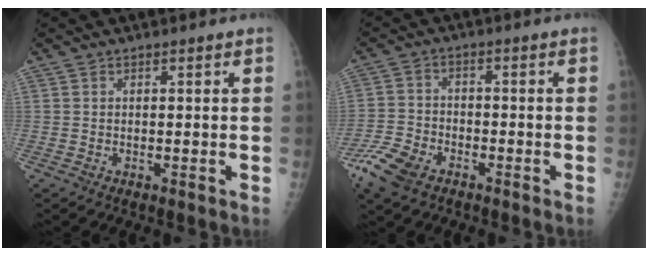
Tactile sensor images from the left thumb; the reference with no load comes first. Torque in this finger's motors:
{"motor_torque": [-0.02, 1.69, -0.07, 0.18, 0.25]}